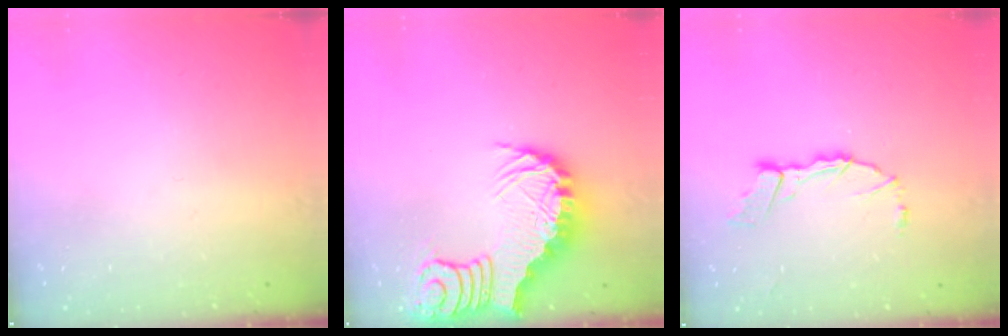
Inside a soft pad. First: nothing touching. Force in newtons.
{"total": 3.7, "press": 3.6, "slide": 0.7}
{"total": 9.0, "press": 8.9, "slide": 1.1}